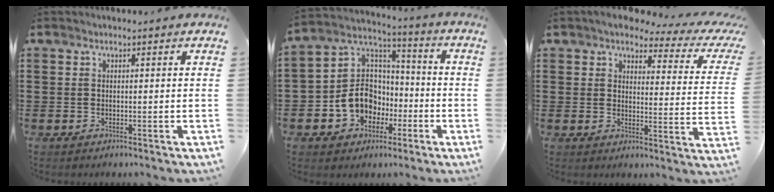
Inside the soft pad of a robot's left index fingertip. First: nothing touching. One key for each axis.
{"total": 10.0, "fx": -3.9, "fy": 8.7, "fz": 3.1, "tx": -0.102, "ty": 0.019, "tz": -0.074}
{"total": 4.7, "fx": 3.9, "fy": 1.0, "fz": 2.4, "tx": -0.058, "ty": -0.020, "tz": 0.061}